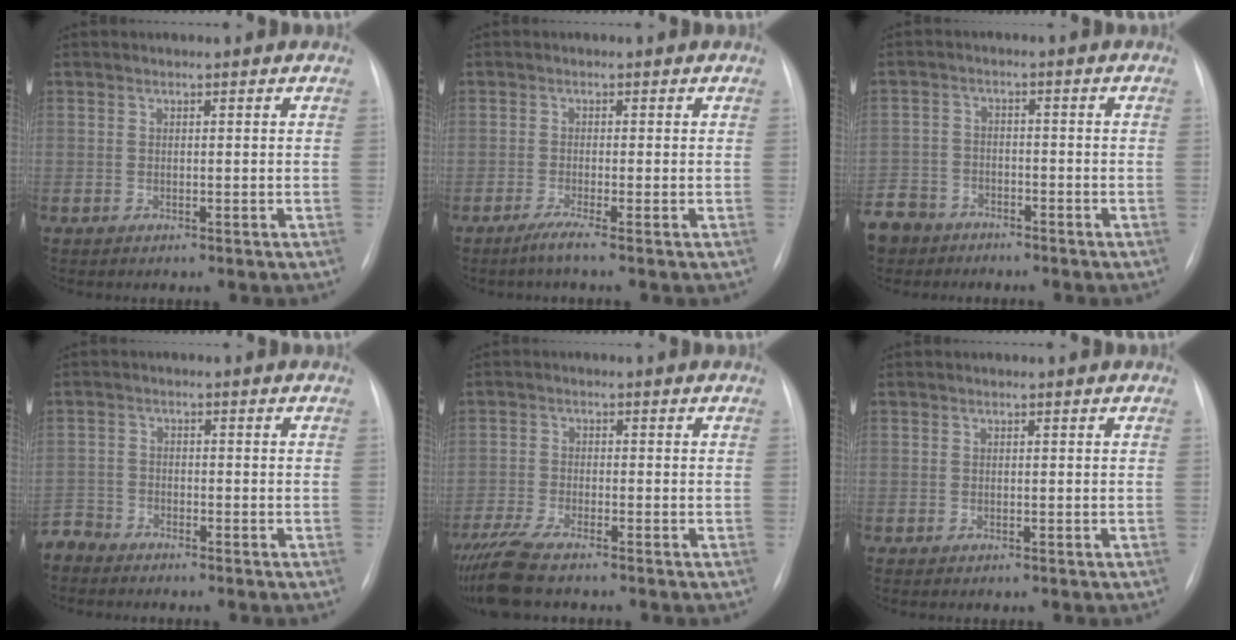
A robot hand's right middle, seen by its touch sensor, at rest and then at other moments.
{"total": 1.9, "force": [-1.4, -0.6, 1.3], "torque": [-0.030, -0.004, -0.031]}
{"total": 11.2, "force": [-8.0, 7.4, 2.7], "torque": [-0.095, 0.001, -0.141]}
{"total": 4.0, "force": [-3.8, 1.2, -0.3], "torque": [0.011, -0.006, -0.077]}
{"total": 6.9, "force": [-5.7, 0.7, 3.8], "torque": [-0.077, -0.020, -0.104]}
{"total": 0.0}